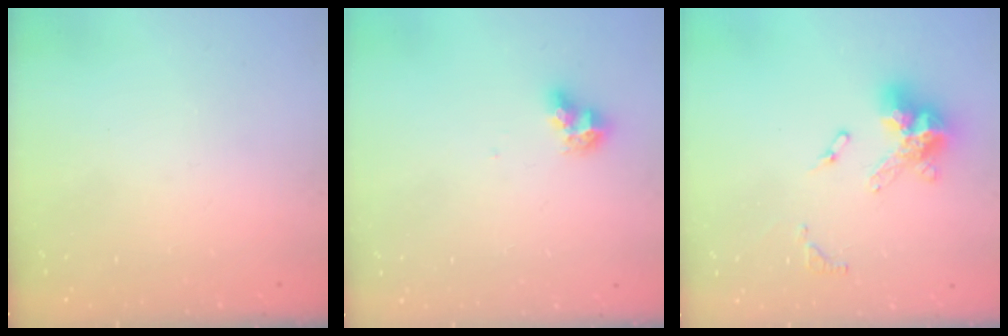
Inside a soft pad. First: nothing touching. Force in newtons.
{"total": 7.1, "press": 7.1, "slide": 0.7}
{"total": 12.8, "press": 12.7, "slide": 1.4}